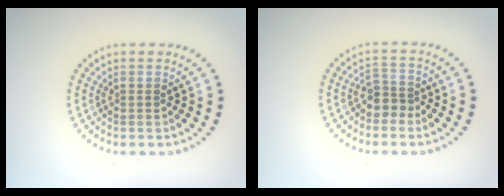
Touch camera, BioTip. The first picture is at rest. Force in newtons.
{"total": 2.1, "press": 1.6, "slide": 1.3}